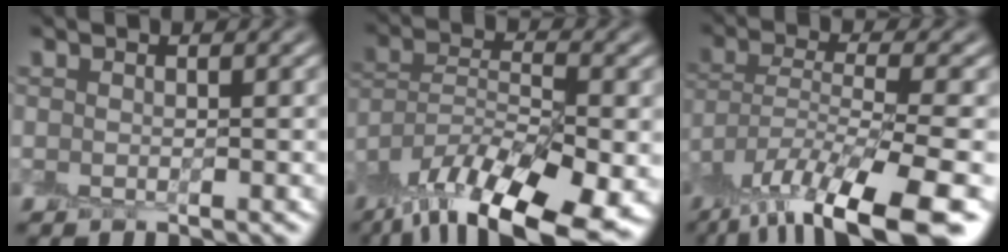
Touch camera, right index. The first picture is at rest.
{"total": 13.0, "force": [-9.4, 3.4, 8.3], "torque": [-0.159, 0.001, -0.148]}
{"total": 10.8, "force": [-7.6, 2.4, 7.3], "torque": [-0.133, 0.002, -0.128]}